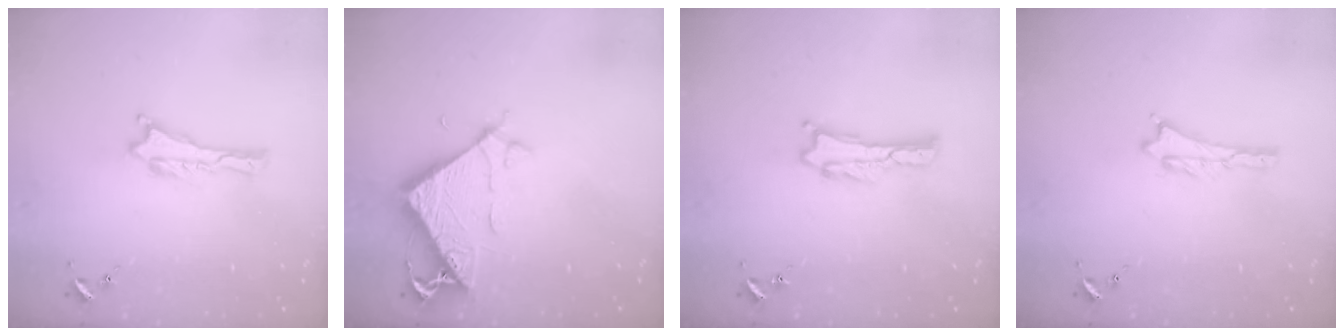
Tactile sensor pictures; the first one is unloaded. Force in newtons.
{"total": 6.8, "press": 6.8, "slide": 0.6}
{"total": 0.7, "press": 0.7, "slide": 0.2}
{"total": 0.5, "press": 0.5, "slide": 0.2}